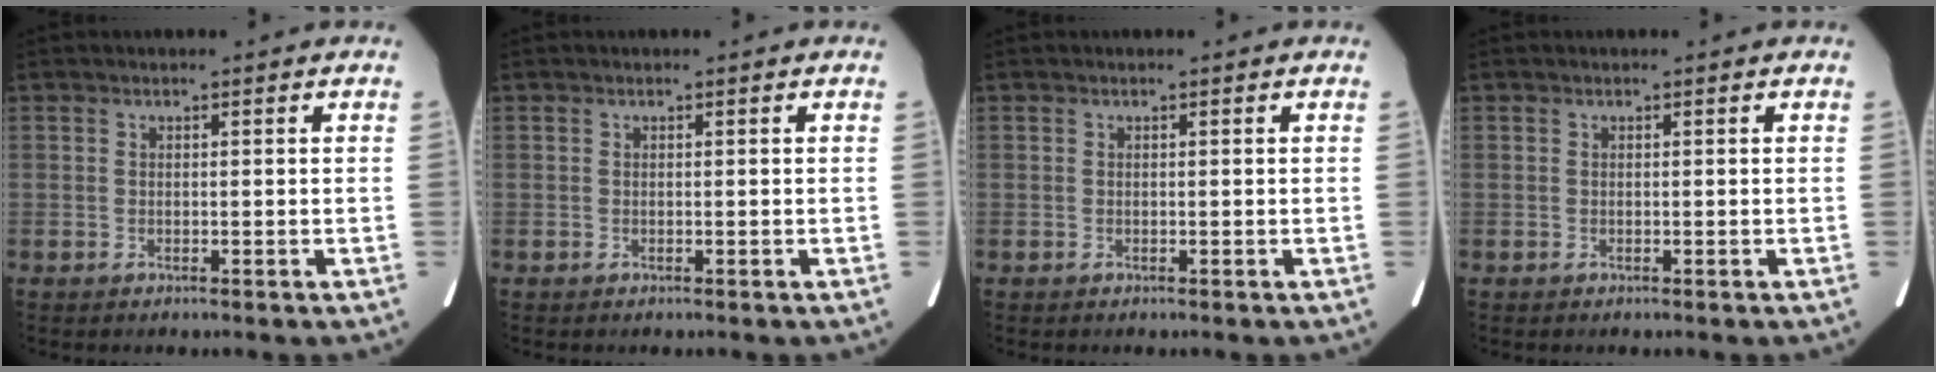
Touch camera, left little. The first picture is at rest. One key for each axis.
{"total": 0.0}
{"total": 0.0}
{"total": 0.0}